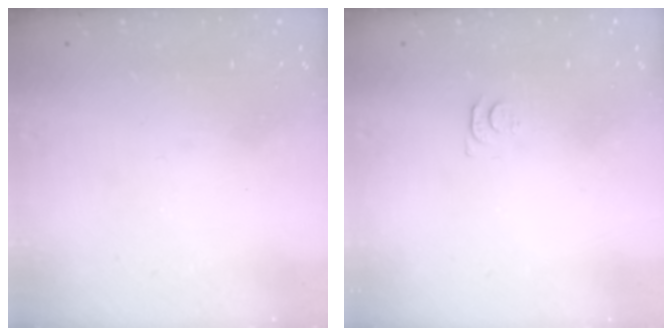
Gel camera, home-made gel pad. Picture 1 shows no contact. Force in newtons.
{"total": 3.4, "press": 3.4, "slide": 0.5}